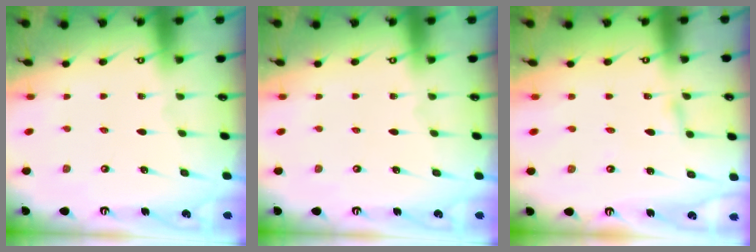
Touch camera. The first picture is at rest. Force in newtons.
{"total": 0.0}
{"total": 1.8, "press": 1.8, "slide": 0.2}